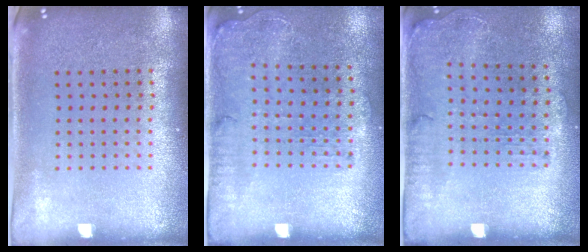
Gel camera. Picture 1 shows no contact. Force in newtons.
{"total": 1.3, "press": 1.2, "slide": 0.6}
{"total": 1.6, "press": 1.4, "slide": 0.8}